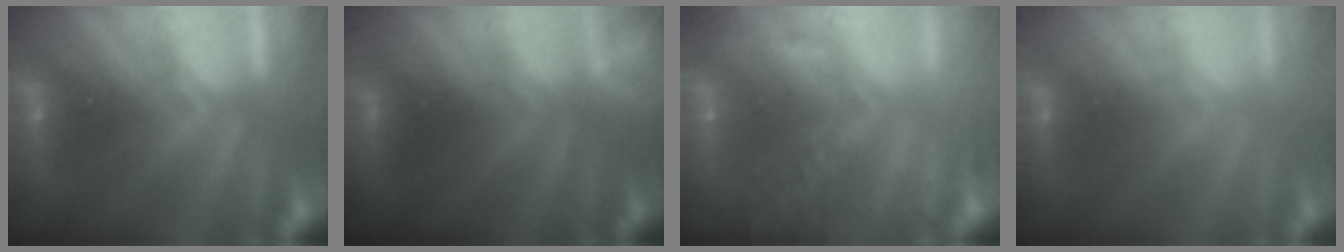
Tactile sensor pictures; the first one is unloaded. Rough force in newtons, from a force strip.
{"total": 7.9}
{"total": 9.0}
{"total": 2.9}